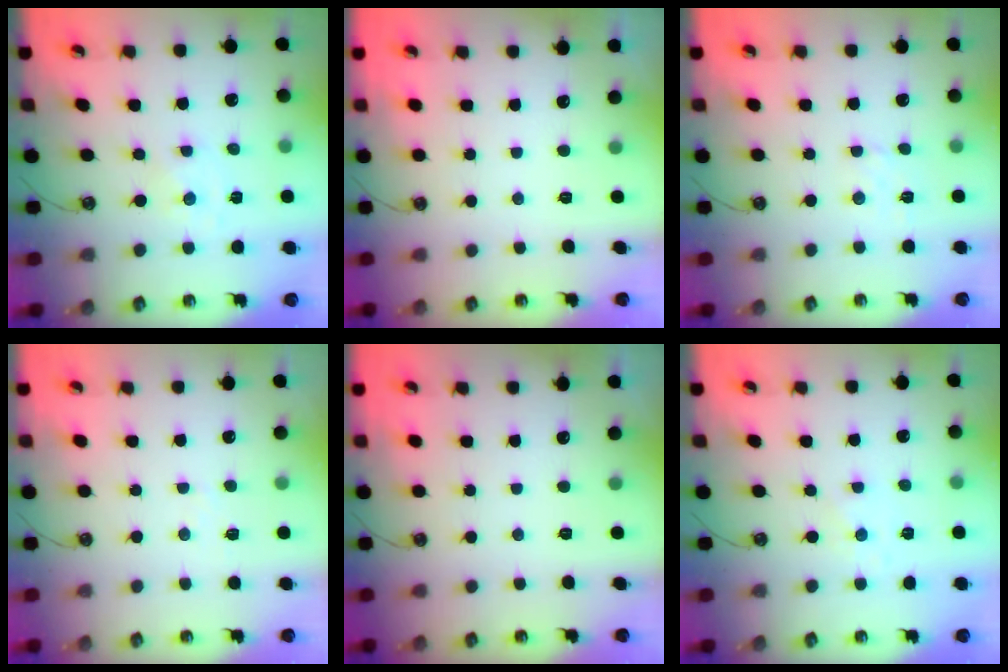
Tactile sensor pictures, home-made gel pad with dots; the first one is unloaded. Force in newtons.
{"total": 0.0}
{"total": 2.9, "press": 2.9, "slide": 0.3}
{"total": 3.8, "press": 3.7, "slide": 0.5}
{"total": 0.0}
{"total": 1.4, "press": 1.3, "slide": 0.4}